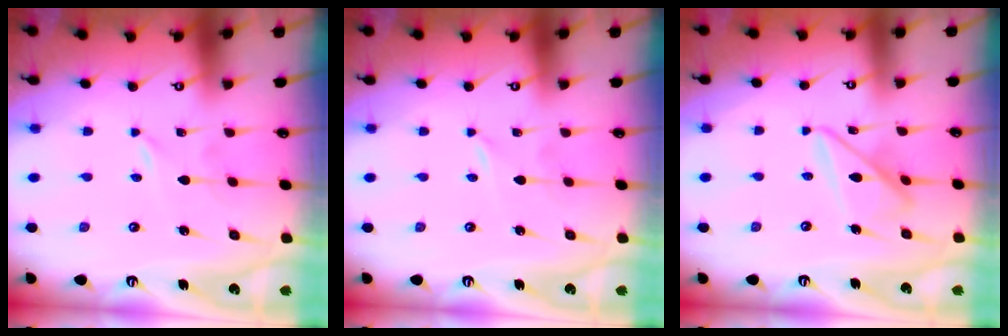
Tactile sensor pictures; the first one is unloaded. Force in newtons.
{"total": 0.0}
{"total": 12.2, "press": 12.1, "slide": 1.0}